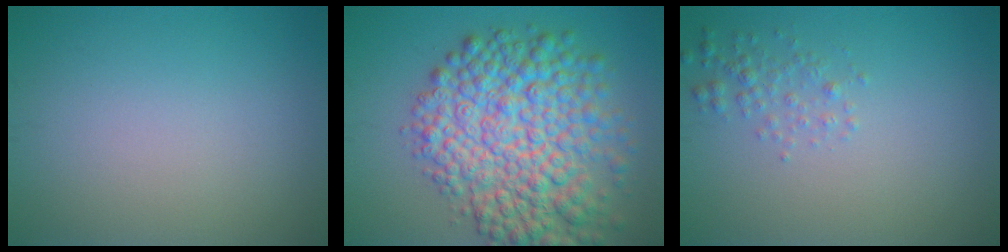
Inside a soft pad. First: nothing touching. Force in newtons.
{"total": 10.8, "press": 10.8, "slide": 0.2}
{"total": 1.5, "press": 1.5, "slide": 0.0}